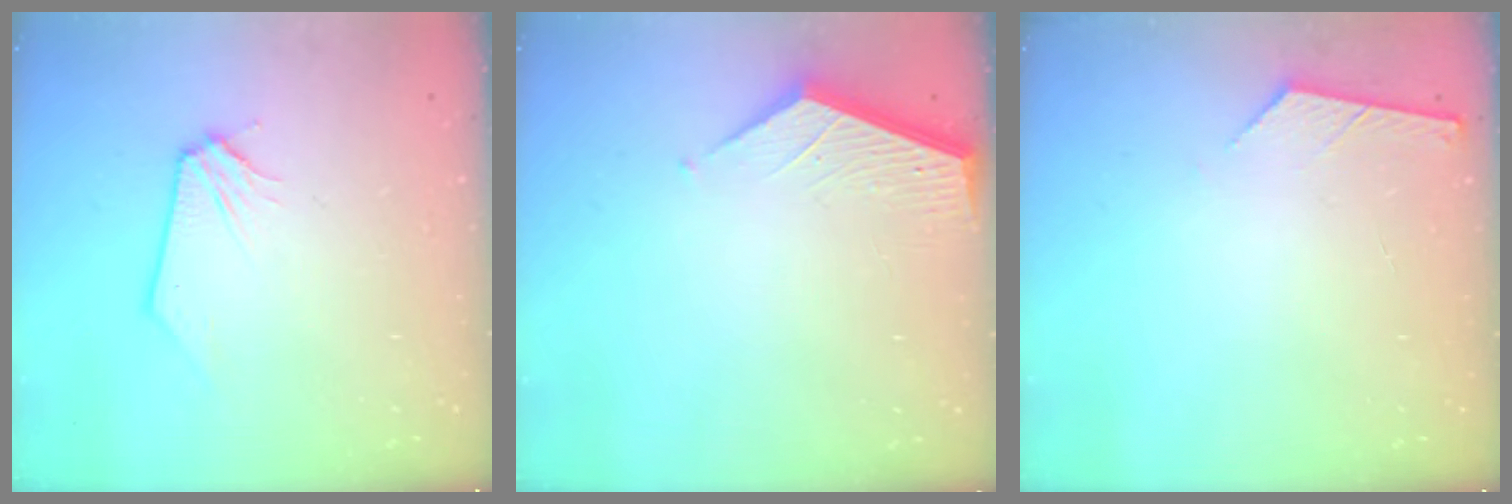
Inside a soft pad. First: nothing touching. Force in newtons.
{"total": 3.7, "press": 3.7, "slide": 0.4}
{"total": 4.0, "press": 4.0, "slide": 0.5}